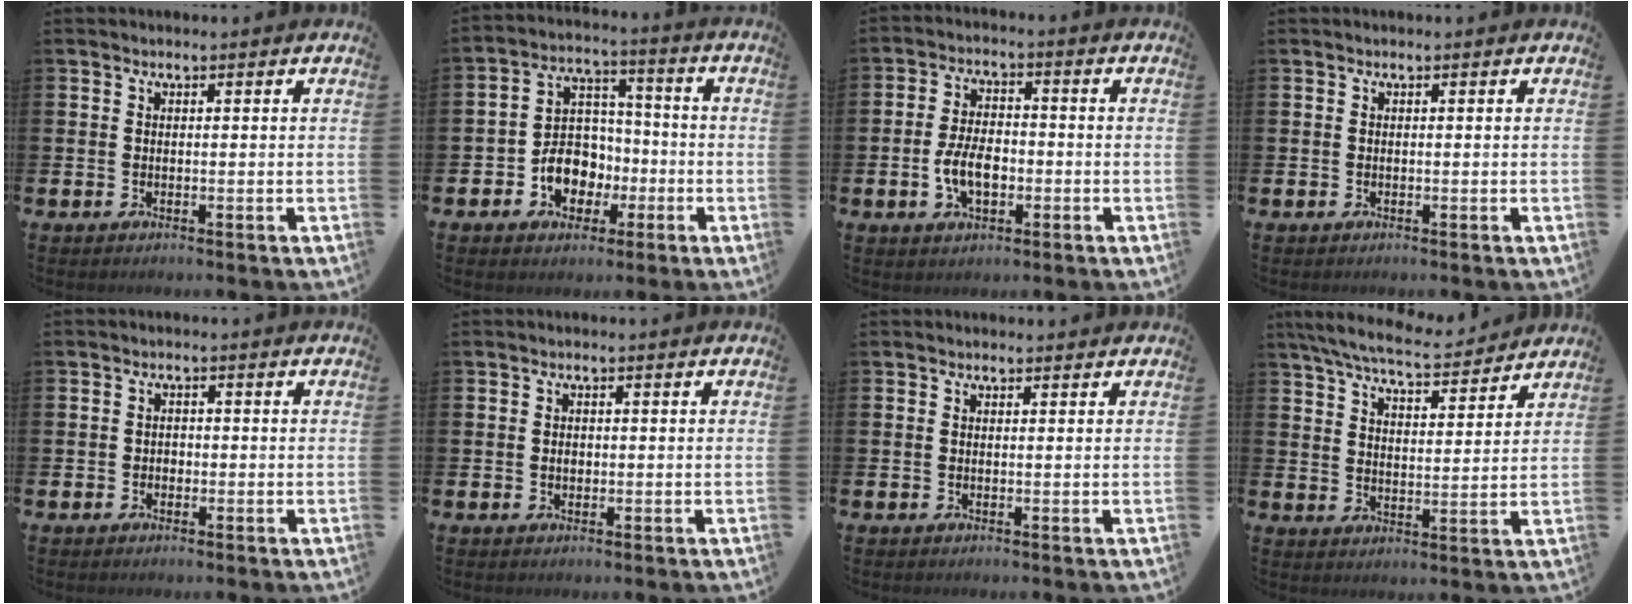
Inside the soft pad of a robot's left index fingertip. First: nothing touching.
{"total": 7.6, "force": [-2.5, 6.3, 3.5], "torque": [-0.082, 0.016, -0.047]}
{"total": 5.7, "force": [-1.4, 3.2, 4.5], "torque": [-0.083, 0.000, -0.032]}
{"total": 0.0}
{"total": 1.3, "force": [-0.6, 1.1, 0.3], "torque": [-0.006, 0.004, -0.015]}
{"total": 1.0, "force": [-0.1, 0.8, 0.6], "torque": [-0.003, 0.002, -0.006]}
{"total": 0.6, "force": [0.5, 0.1, 0.2], "torque": [0.006, -0.003, 0.008]}
{"total": 7.6, "force": [7.1, 1.2, 2.5], "torque": [-0.069, -0.037, 0.127]}